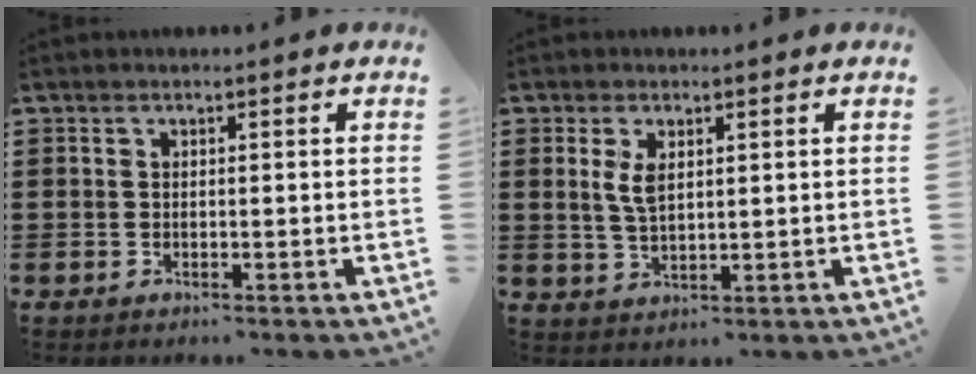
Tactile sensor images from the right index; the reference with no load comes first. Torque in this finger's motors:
{"motor_torque": [0.12, -0.02, 0.15, 0.10]}